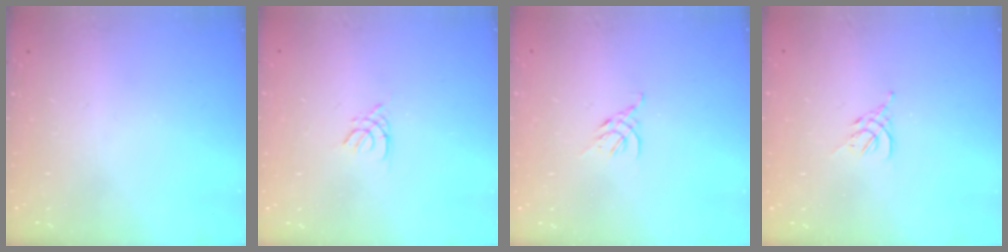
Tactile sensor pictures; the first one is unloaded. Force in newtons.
{"total": 1.4, "press": 1.4, "slide": 0.4}
{"total": 2.3, "press": 2.2, "slide": 0.6}
{"total": 3.0, "press": 2.8, "slide": 0.8}